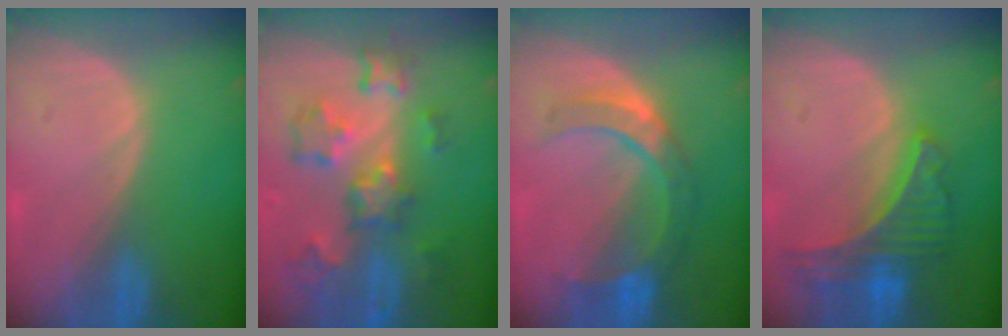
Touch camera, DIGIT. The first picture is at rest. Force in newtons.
{"total": 9.2, "press": 8.1, "slide": 4.4}
{"total": 7.0, "press": 6.9, "slide": 1.2}
{"total": 8.0, "press": 7.1, "slide": 3.8}